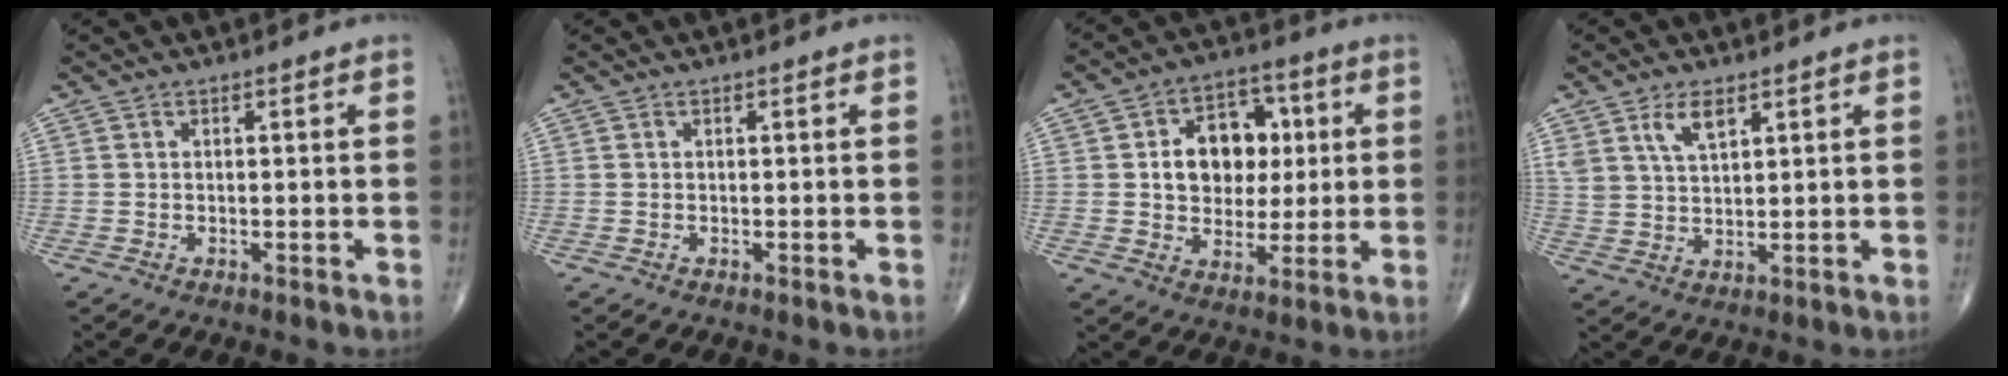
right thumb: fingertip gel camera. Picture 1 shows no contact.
{"total": 0.0}
{"total": 11.3, "force": [1.6, 8.5, 7.2], "torque": [-0.058, 0.010, 0.023]}
{"total": 5.7, "force": [3.3, 2.5, 3.9], "torque": [-0.069, -0.016, 0.068]}